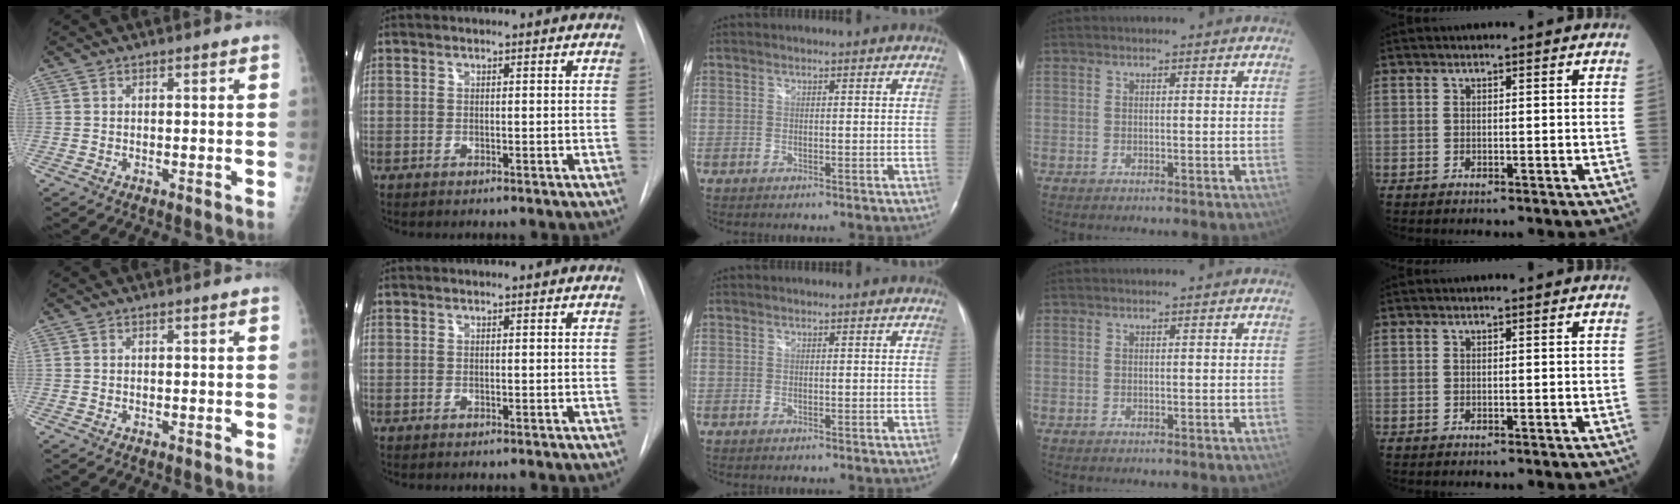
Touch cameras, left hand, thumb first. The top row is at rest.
{}